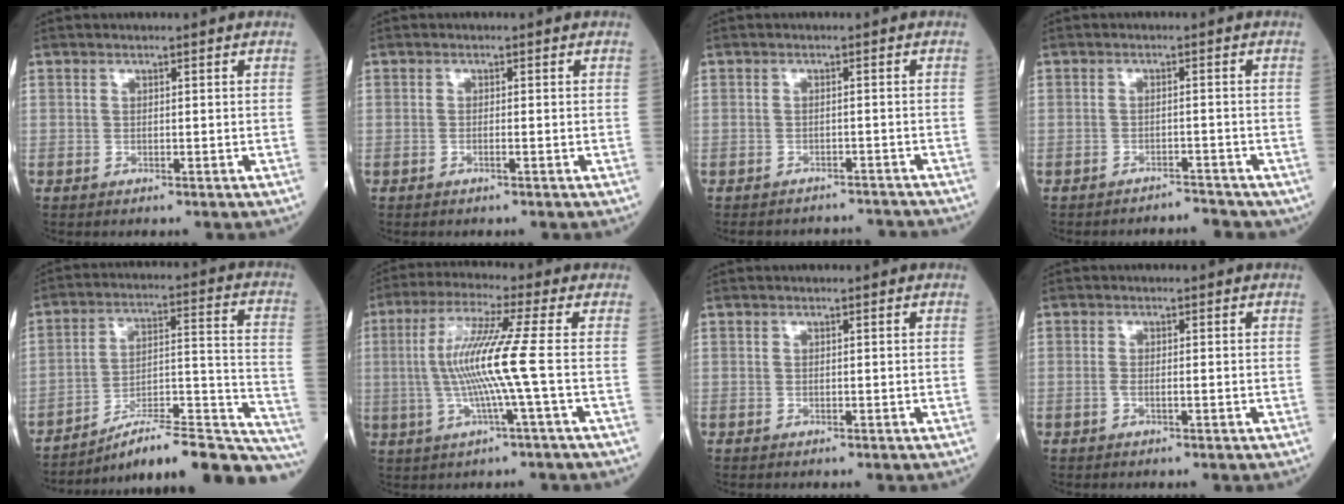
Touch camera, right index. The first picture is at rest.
{"total": 0.6, "force": [-0.3, -0.1, 0.5], "torque": [-0.011, 0.001, -0.006]}
{"total": 6.9, "force": [-6.7, 1.8, -0.1], "torque": [0.003, 0.017, -0.074]}
{"total": 3.3, "force": [-3.2, 0.8, -0.2], "torque": [0.009, 0.001, -0.042]}
{"total": 24.4, "force": [-22.0, 2.2, 10.3], "torque": [-0.073, 0.029, -0.316]}
{"total": 10.1, "force": [-0.6, -1.5, 10.0], "torque": [-0.205, 0.001, -0.012]}
{"total": 0.0}
{"total": 1.1, "force": [-0.3, 0.3, 1.0], "torque": [-0.021, 0.001, -0.005]}